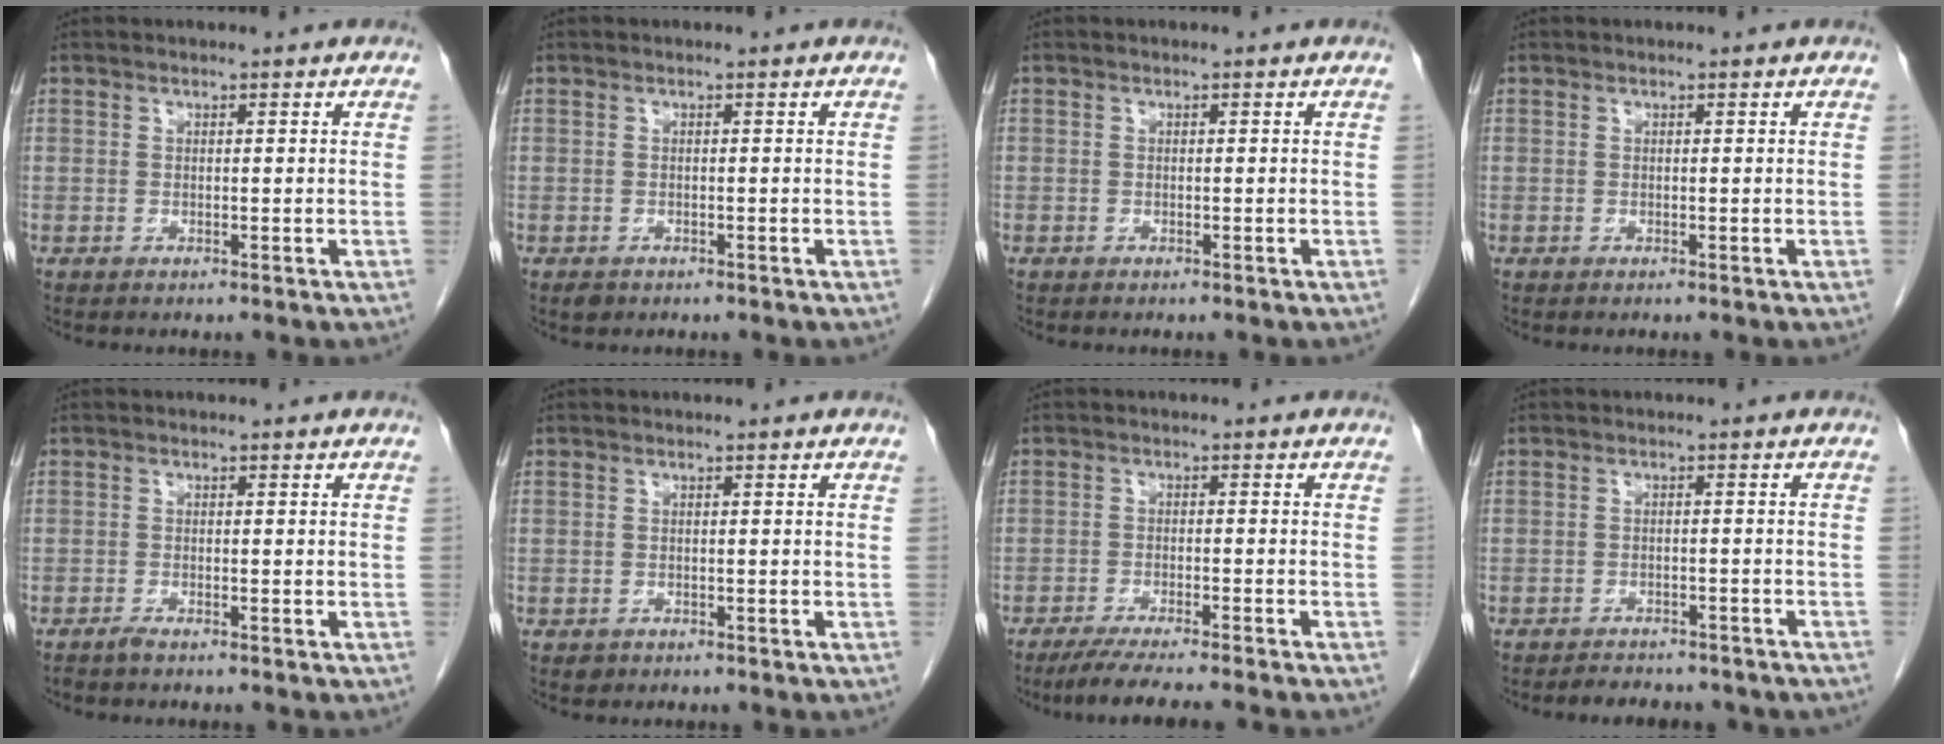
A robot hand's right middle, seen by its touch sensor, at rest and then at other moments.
{"total": 1.1, "force": [-0.7, 0.7, 0.4], "torque": [-0.012, 0.000, -0.007]}
{"total": 0.0}
{"total": 0.0}
{"total": 0.8, "force": [-0.8, -0.1, 0.4], "torque": [-0.011, -0.002, -0.015]}
{"total": 0.8, "force": [-0.4, 0.6, 0.2], "torque": [-0.006, 0.001, -0.002]}
{"total": 9.4, "force": [-8.0, -0.4, 4.8], "torque": [-0.057, -0.024, -0.124]}
{"total": 8.0, "force": [-7.1, 2.6, 2.6], "torque": [-0.035, 0.003, -0.078]}